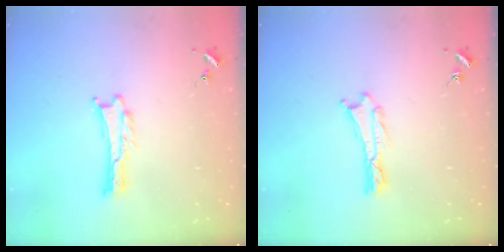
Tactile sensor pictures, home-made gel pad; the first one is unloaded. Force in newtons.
{"total": 0.0}